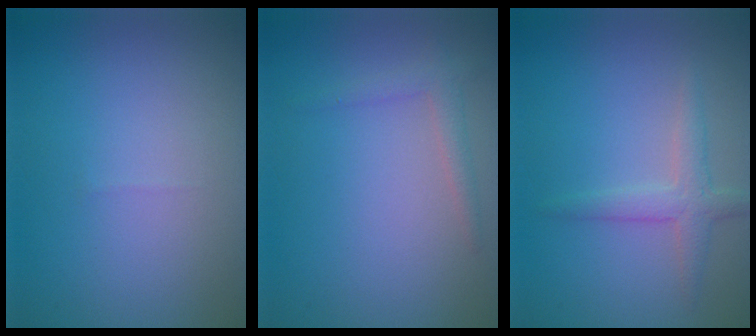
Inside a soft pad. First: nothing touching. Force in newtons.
{"total": 1.5, "press": 1.4, "slide": 0.1}
{"total": 2.1, "press": 2.1, "slide": 0.1}